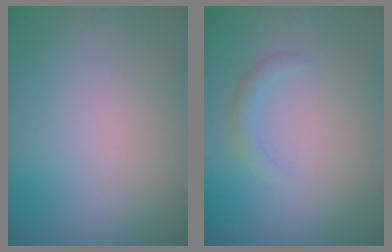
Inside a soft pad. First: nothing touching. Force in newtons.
{"total": 1.3, "press": 1.3, "slide": 0.1}